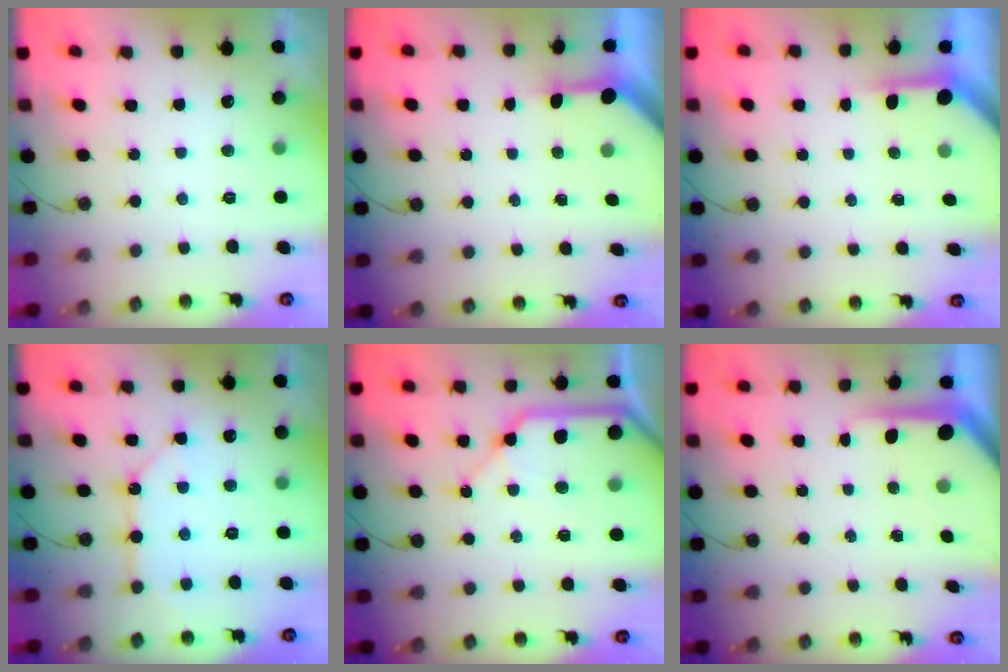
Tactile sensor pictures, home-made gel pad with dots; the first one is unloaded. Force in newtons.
{"total": 3.3, "press": 3.3, "slide": 0.3}
{"total": 3.5, "press": 3.5, "slide": 0.3}
{"total": 11.0, "press": 10.9, "slide": 1.4}
{"total": 15.0, "press": 14.8, "slide": 2.0}
{"total": 5.9, "press": 5.8, "slide": 0.4}